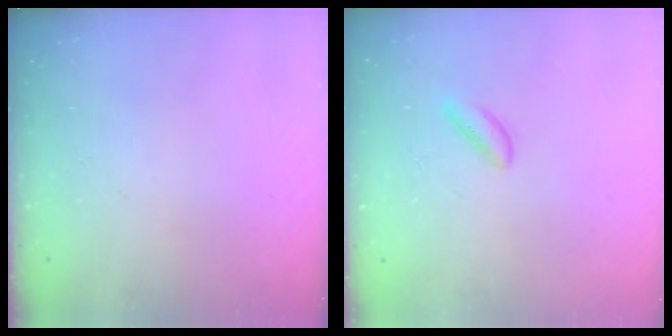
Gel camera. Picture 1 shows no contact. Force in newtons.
{"total": 1.7, "press": 1.6, "slide": 0.6}